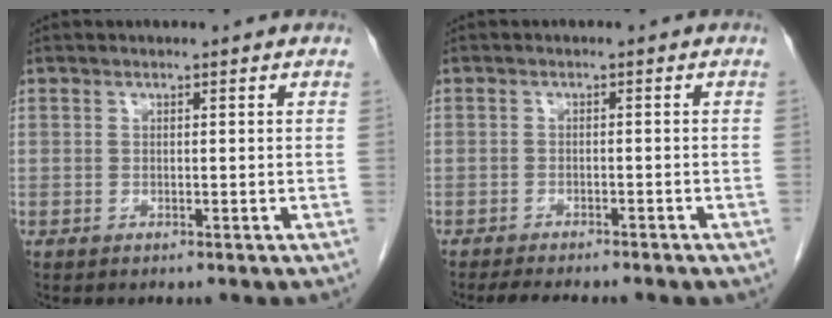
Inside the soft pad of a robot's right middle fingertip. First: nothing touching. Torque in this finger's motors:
{"motor_torque": [1.10, -0.99, 0.32, 0.03]}